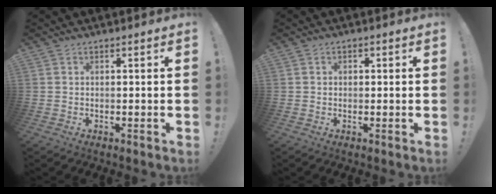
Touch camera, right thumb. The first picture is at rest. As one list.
[{"total": 1.0, "force": [-0.3, 0.9, 0.4], "torque": [-0.002, 0.002, -0.008]}]